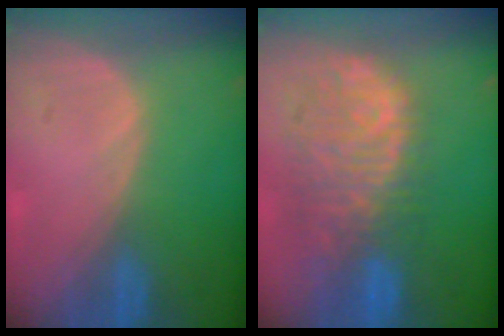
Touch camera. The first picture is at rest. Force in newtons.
{"total": 11.1, "press": 9.6, "slide": 5.6}